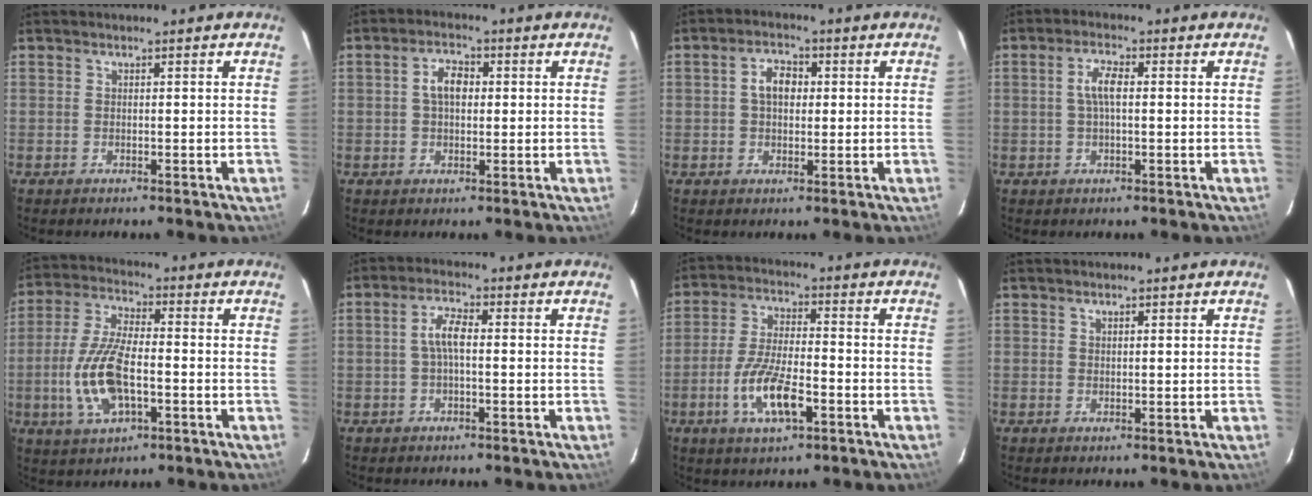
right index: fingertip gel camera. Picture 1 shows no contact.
{"total": 4.3, "force": [0.6, 2.6, 3.4], "torque": [-0.061, 0.016, 0.011]}
{"total": 4.5, "force": [0.7, 3.0, 3.2], "torque": [-0.055, 0.017, 0.011]}
{"total": 3.7, "force": [0.3, 1.2, 3.5], "torque": [-0.069, 0.009, 0.007]}
{"total": 12.6, "force": [-3.0, 5.3, 11.1], "torque": [-0.237, 0.001, -0.055]}
{"total": 3.7, "force": [-0.1, 1.1, 3.5], "torque": [-0.069, 0.012, -0.002]}
{"total": 10.6, "force": [-4.3, 3.2, 9.1], "torque": [-0.189, -0.008, -0.077]}
{"total": 1.0, "force": [0.8, 0.2, 0.5], "torque": [-0.008, 0.002, 0.013]}